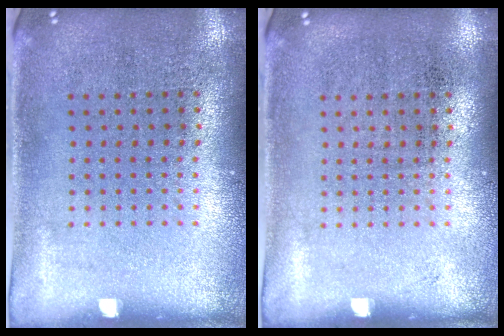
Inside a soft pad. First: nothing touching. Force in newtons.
{"total": 0.0}